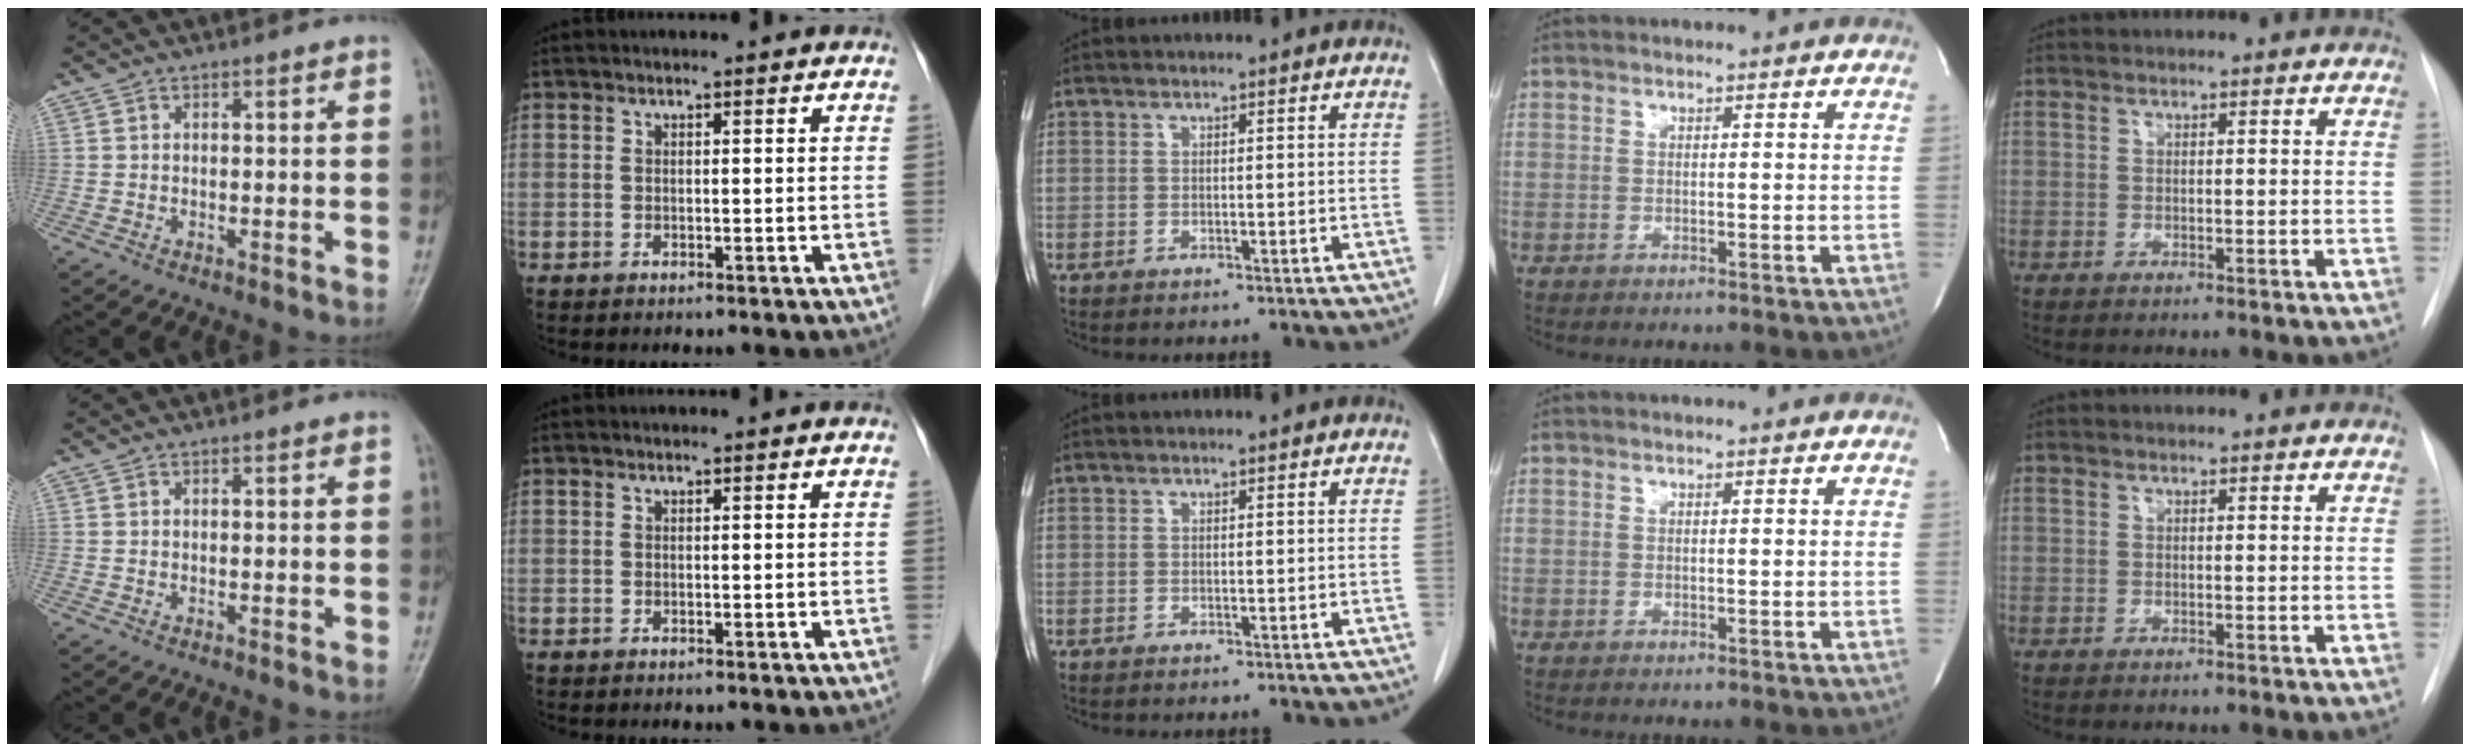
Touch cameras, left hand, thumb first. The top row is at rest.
{}